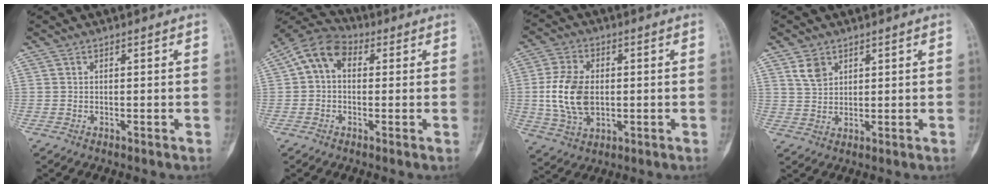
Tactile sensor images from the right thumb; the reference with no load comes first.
{"total": 8.5, "force": [1.4, 6.1, 5.7], "torque": [-0.090, 0.030, 0.011]}
{"total": 12.1, "force": [-0.1, 7.9, 9.1], "torque": [-0.174, 0.001, 0.004]}
{"total": 4.1, "force": [2.3, 2.9, 1.8], "torque": [-0.021, -0.012, 0.052]}